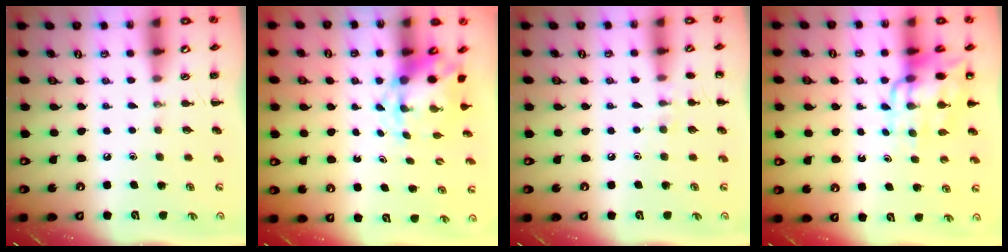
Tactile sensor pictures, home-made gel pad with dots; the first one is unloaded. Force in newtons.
{"total": 5.5, "press": 5.4, "slide": 0.8}
{"total": 5.9, "press": 5.6, "slide": 1.8}
{"total": 11.9, "press": 11.4, "slide": 3.2}